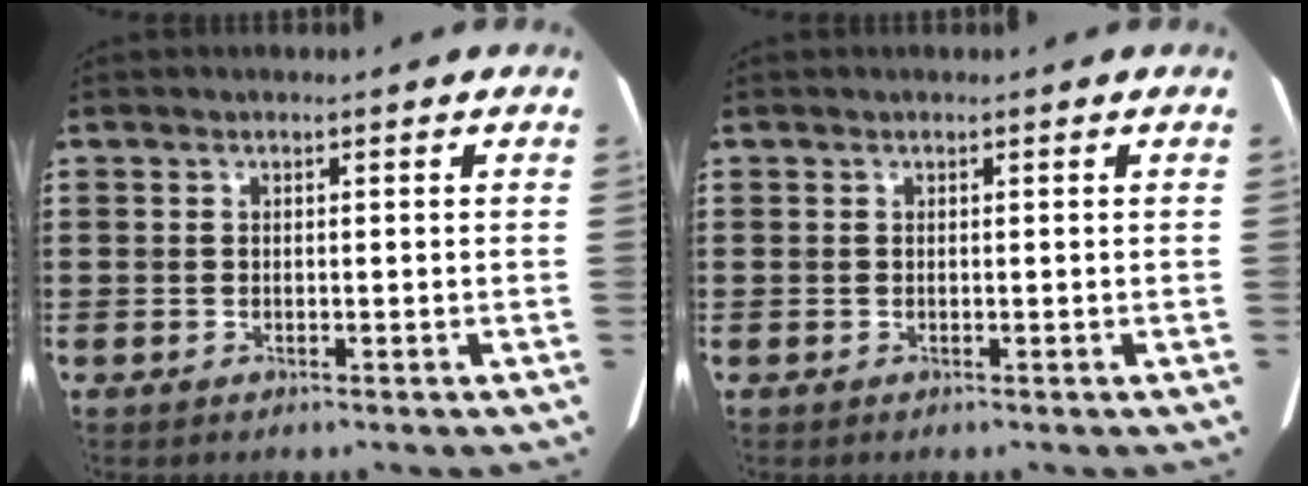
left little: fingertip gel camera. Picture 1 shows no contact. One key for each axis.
{"total": 0.0}